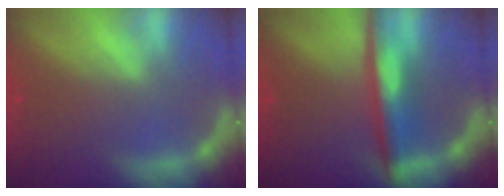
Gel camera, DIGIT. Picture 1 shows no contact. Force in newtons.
{"total": 5.5}